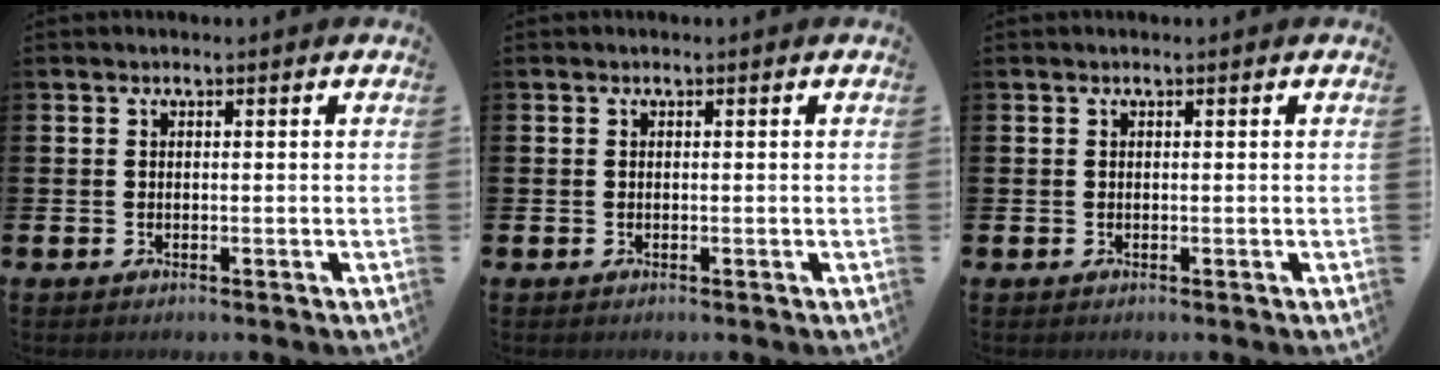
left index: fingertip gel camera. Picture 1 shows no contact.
{"total": 0.0}
{"total": 0.0}